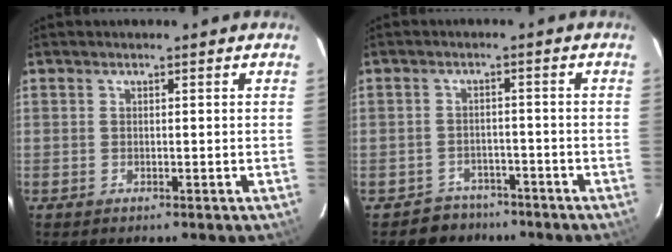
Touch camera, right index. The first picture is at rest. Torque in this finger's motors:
{"motor_torque": [-0.10, -0.10, -0.08, -0.06]}